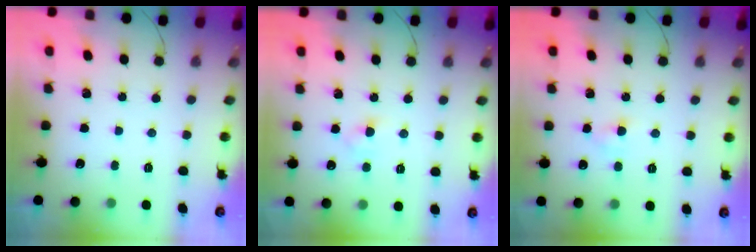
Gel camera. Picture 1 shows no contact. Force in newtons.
{"total": 3.3, "press": 3.1, "slide": 1.1}
{"total": 3.0, "press": 2.8, "slide": 1.2}